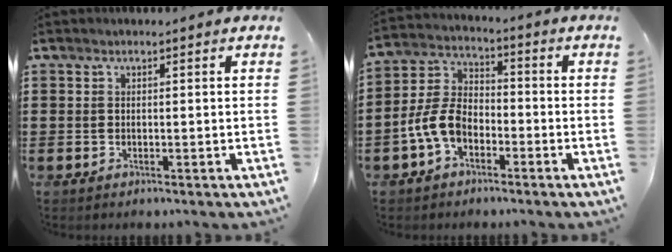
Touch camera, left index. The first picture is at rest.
{"total": 6.9, "force": [-3.4, 4.1, 4.4], "torque": [-0.120, 0.004, -0.075]}